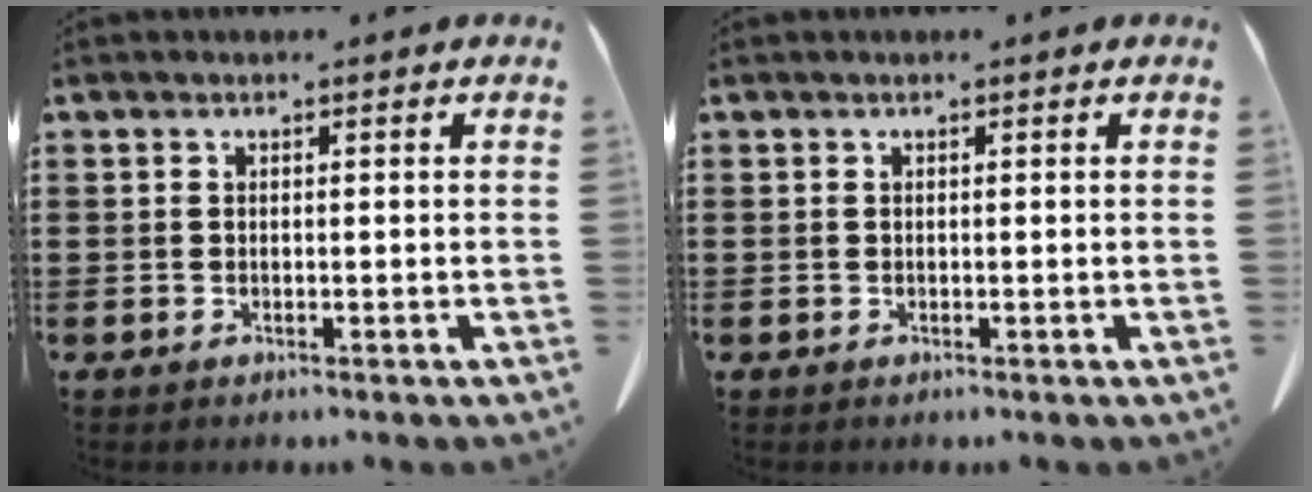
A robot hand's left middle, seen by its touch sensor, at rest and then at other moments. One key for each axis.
{"total": 0.0}